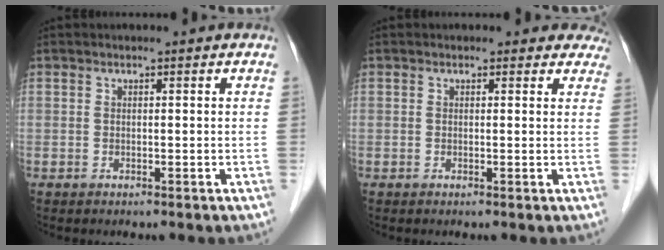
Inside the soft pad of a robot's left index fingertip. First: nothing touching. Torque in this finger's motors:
{"motor_torque": [0.44, -0.31, 0.05, -0.04]}